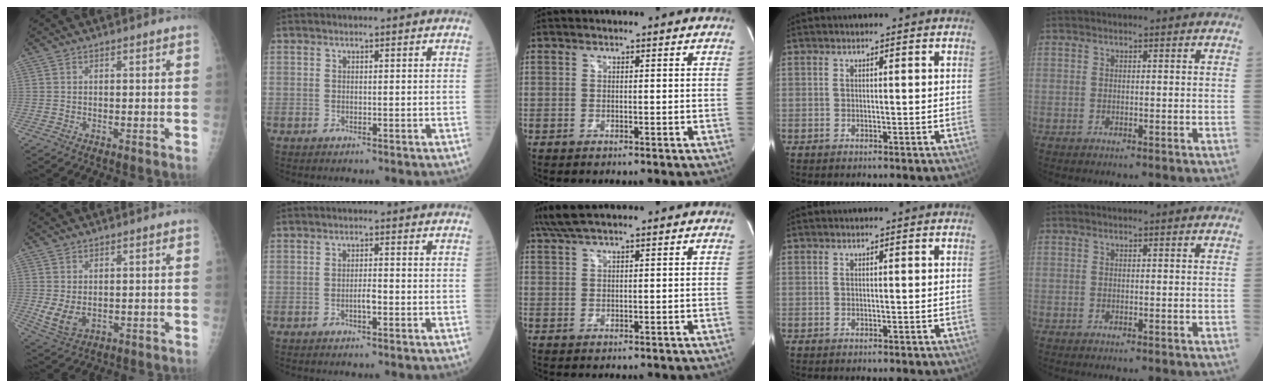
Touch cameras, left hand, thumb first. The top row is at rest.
{"thumb": {"total": 5.0, "force": [0.1, 3.4, 3.7], "torque": [-0.064, -0.015, 0.015]}, "index": {"total": 1.7, "force": [-0.9, 0.3, 1.4], "torque": [-0.023, -0.001, -0.018]}, "middle": {"total": 5.8, "force": [4.7, 0.7, 3.4], "torque": [-0.070, 0.034, 0.088]}}